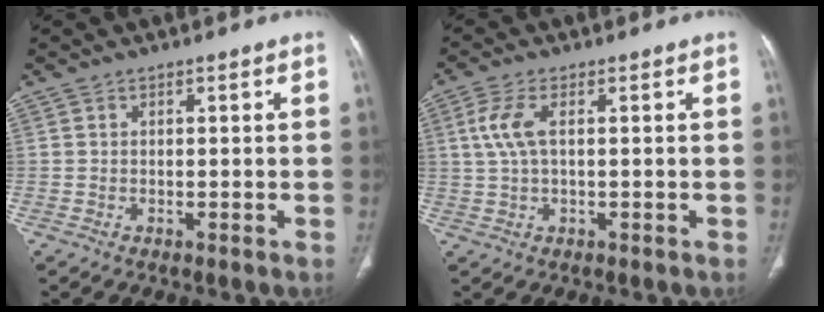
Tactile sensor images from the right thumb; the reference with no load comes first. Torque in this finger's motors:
{"motor_torque": [-0.35, 0.49, 0.48, 0.24, 0.18]}